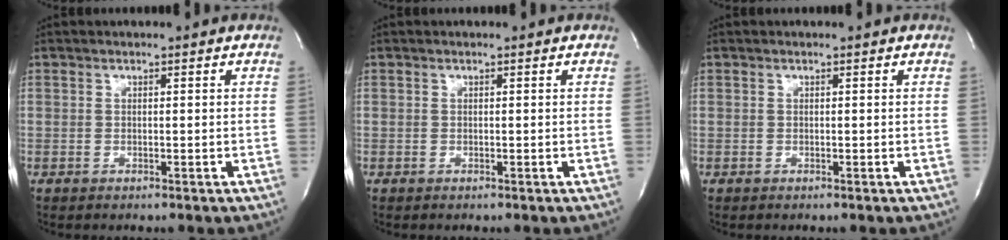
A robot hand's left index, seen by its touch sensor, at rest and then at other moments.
{"total": 0.0}
{"total": 0.0}